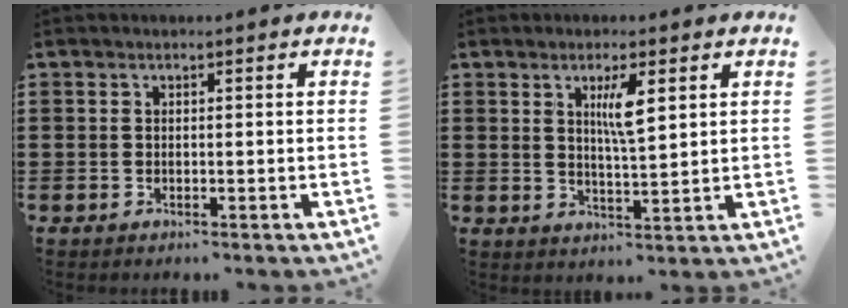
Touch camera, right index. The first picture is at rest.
{"total": 4.6, "force": [1.9, 1.0, 4.1], "torque": [-0.079, 0.003, 0.028]}